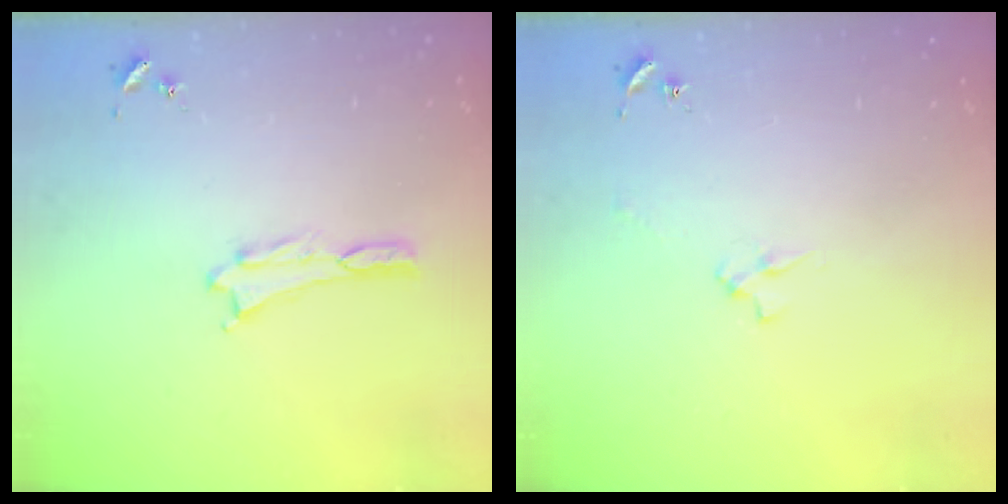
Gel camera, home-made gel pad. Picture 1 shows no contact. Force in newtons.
{"total": 2.4, "press": 2.4, "slide": 0.3}